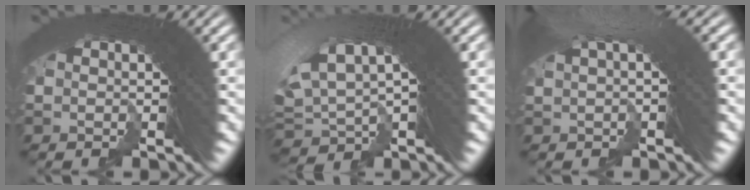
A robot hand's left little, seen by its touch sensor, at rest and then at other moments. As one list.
[{"total": 4.2, "force": [3.0, 2.5, 1.5], "torque": [-0.036, 0.012, 0.053]}, {"total": 1.8, "force": [-0.2, -1.7, 0.7], "torque": [-0.013, 0.008, -0.001]}]